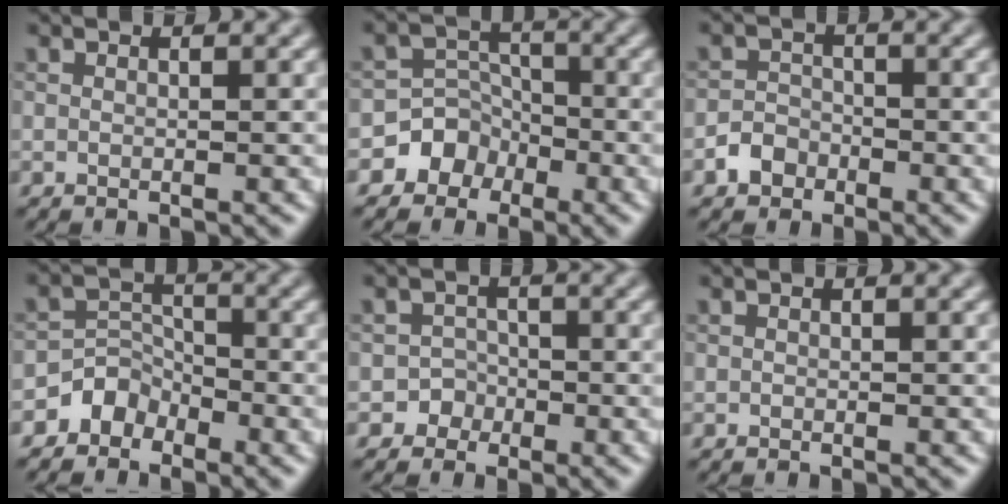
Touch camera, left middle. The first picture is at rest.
{"total": 4.6, "force": [-2.6, 3.8, 0.2], "torque": [0.039, 0.011, -0.065]}
{"total": 2.1, "force": [-1.2, 1.6, 0.5], "torque": [-0.002, 0.008, -0.027]}
{"total": 2.5, "force": [-1.9, 1.7, 0.2], "torque": [0.009, 0.012, -0.038]}
{"total": 2.4, "force": [-1.3, 2.0, -0.2], "torque": [0.039, 0.010, -0.031]}
{"total": 0.0}